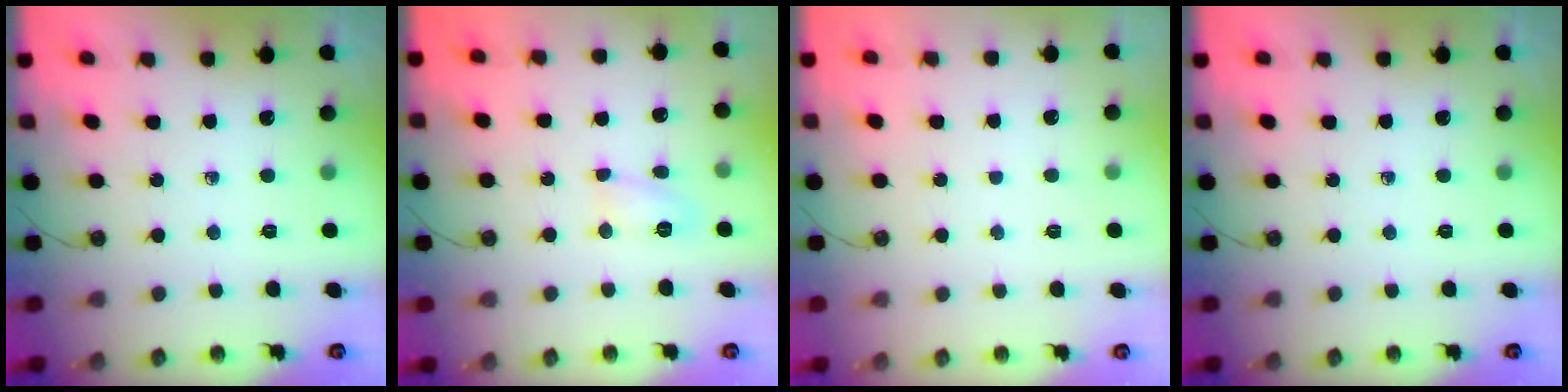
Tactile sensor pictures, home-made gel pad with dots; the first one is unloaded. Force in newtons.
{"total": 5.8, "press": 5.8, "slide": 0.5}
{"total": 1.0, "press": 1.0, "slide": 0.0}
{"total": 0.0}